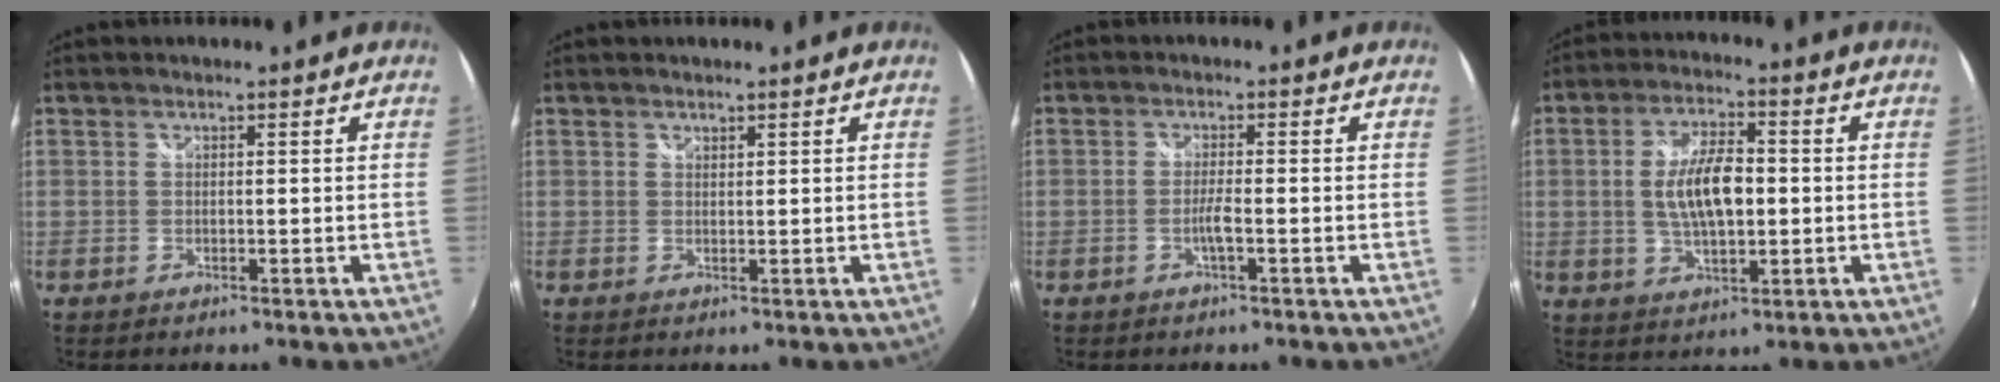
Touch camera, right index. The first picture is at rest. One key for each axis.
{"total": 0.6, "fx": 0.5, "fy": 0.3, "fz": 0.1, "tx": 0.000, "ty": 0.000, "tz": 0.008}
{"total": 1.9, "fx": -0.9, "fy": -0.3, "fz": 1.7, "tx": -0.032, "ty": -0.002, "tz": -0.018}
{"total": 9.8, "fx": -0.2, "fy": 4.2, "fz": 8.8, "tx": -0.168, "ty": 0.004, "tz": -0.001}